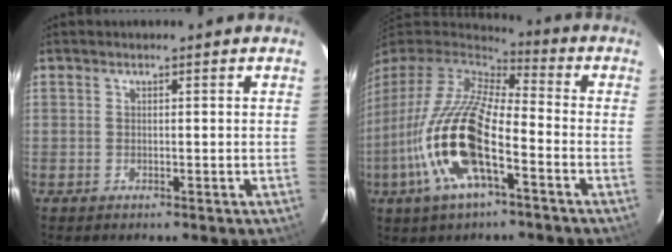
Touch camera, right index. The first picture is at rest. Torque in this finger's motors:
{"motor_torque": [2.14, 0.00, 1.05, 0.21]}